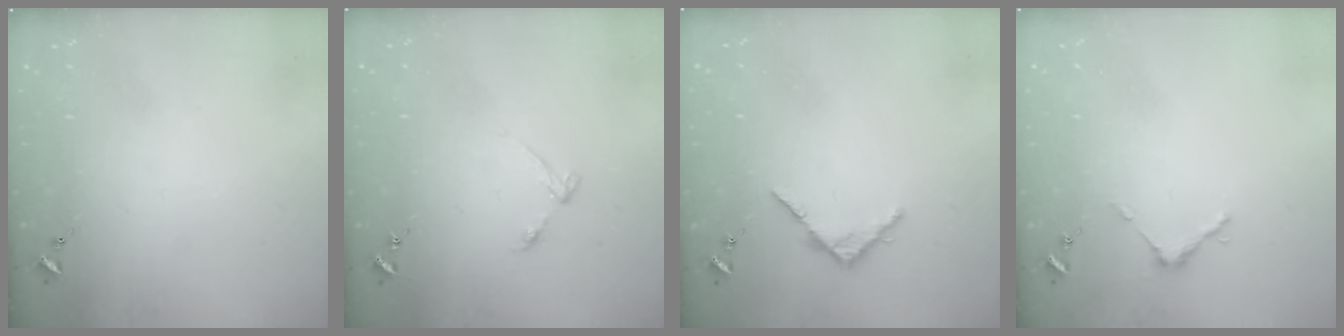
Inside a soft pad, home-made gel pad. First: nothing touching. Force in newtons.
{"total": 3.4, "press": 3.4, "slide": 0.4}
{"total": 4.9, "press": 4.9, "slide": 0.5}
{"total": 3.7, "press": 3.7, "slide": 0.3}